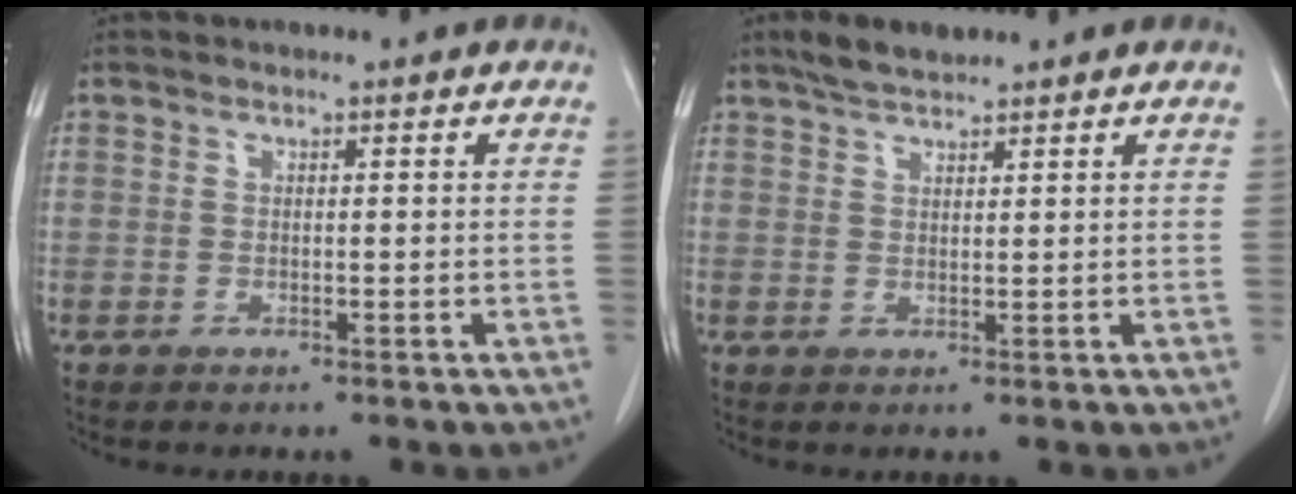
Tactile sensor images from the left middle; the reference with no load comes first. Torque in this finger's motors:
{"motor_torque": [0.47, -0.38, -0.07, 0.00]}